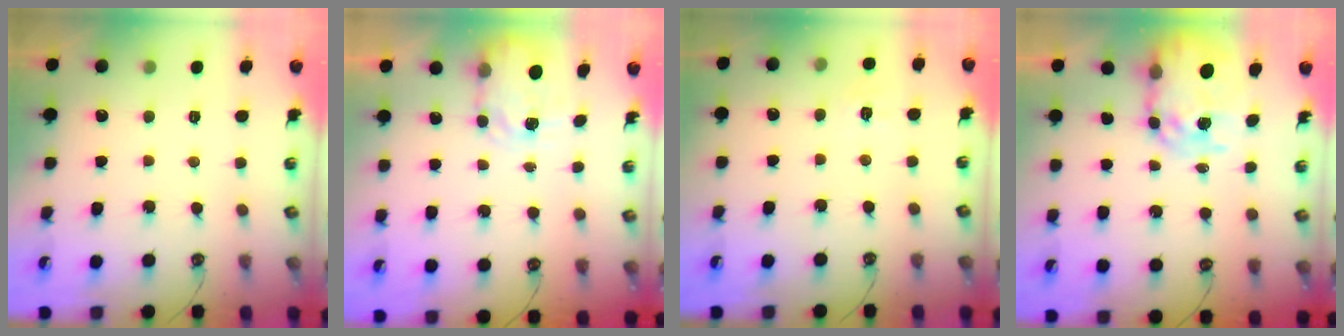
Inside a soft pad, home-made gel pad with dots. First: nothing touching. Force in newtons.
{"total": 4.5, "press": 4.5, "slide": 0.3}
{"total": 6.2, "press": 6.2, "slide": 0.6}
{"total": 10.6, "press": 10.5, "slide": 0.9}